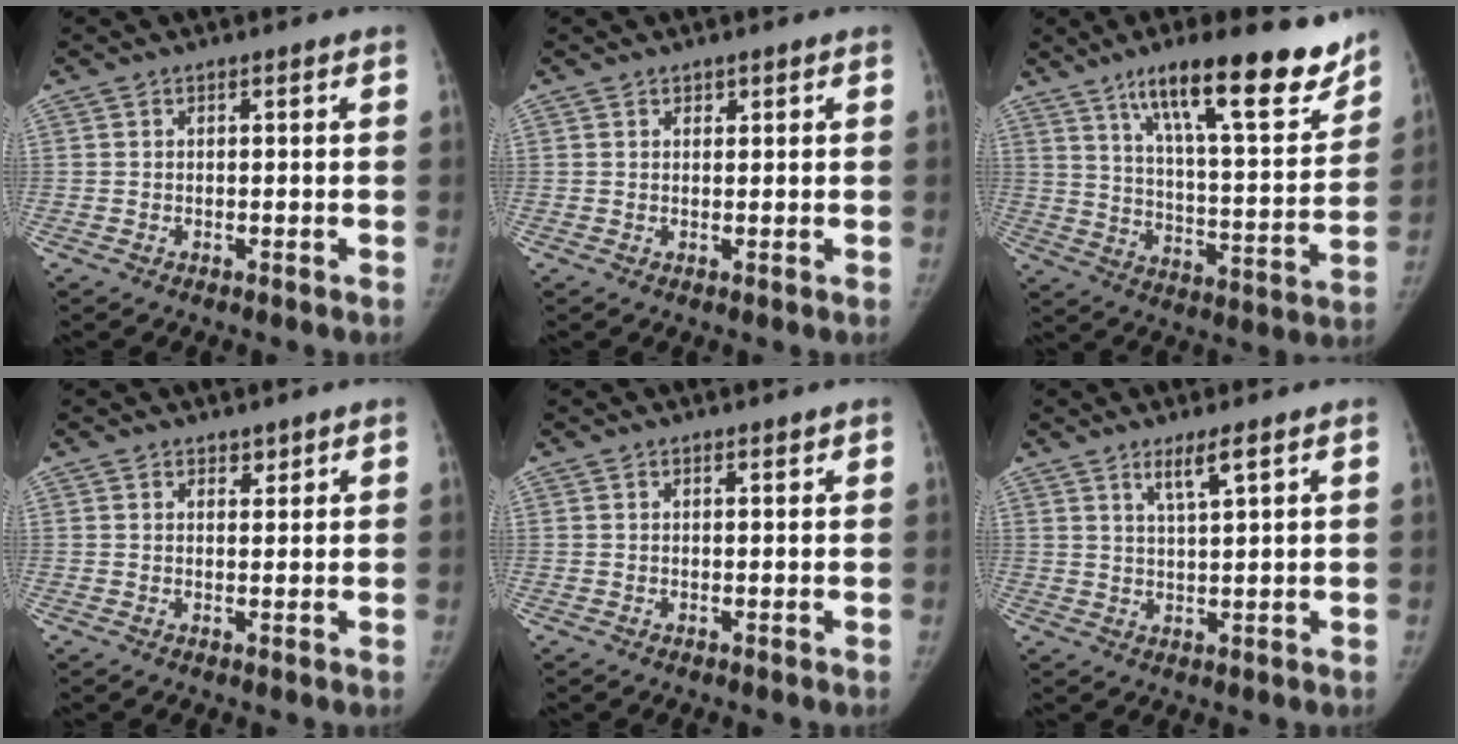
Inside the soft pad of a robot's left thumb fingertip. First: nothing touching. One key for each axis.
{"total": 0.8, "fx": 0.6, "fy": 0.5, "fz": 0.1, "tx": 0.005, "ty": -0.003, "tz": 0.007}
{"total": 22.8, "fx": 15.2, "fy": 5.3, "fz": 16.1, "tx": -0.210, "ty": -0.066, "tz": 0.240}
{"total": 1.5, "fx": 1.3, "fy": 0.8, "fz": 0.3, "tx": 0.009, "ty": -0.009, "tz": 0.018}
{"total": 0.7, "fx": 0.6, "fy": 0.2, "fz": 0.2, "tx": -0.005, "ty": -0.005, "tz": 0.009}
{"total": 4.2, "fx": 2.6, "fy": 0.2, "fz": 3.2, "tx": -0.063, "ty": -0.018, "tz": 0.053}